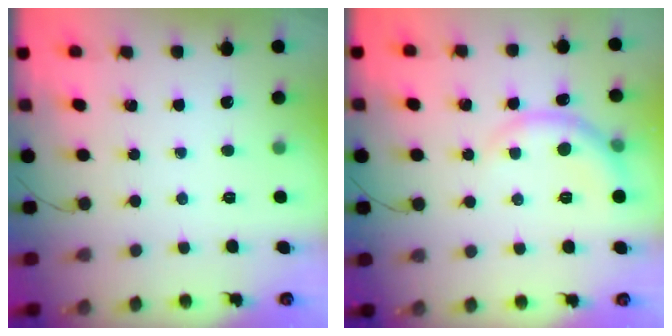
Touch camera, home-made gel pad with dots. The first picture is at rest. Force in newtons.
{"total": 6.5, "press": 6.4, "slide": 0.9}